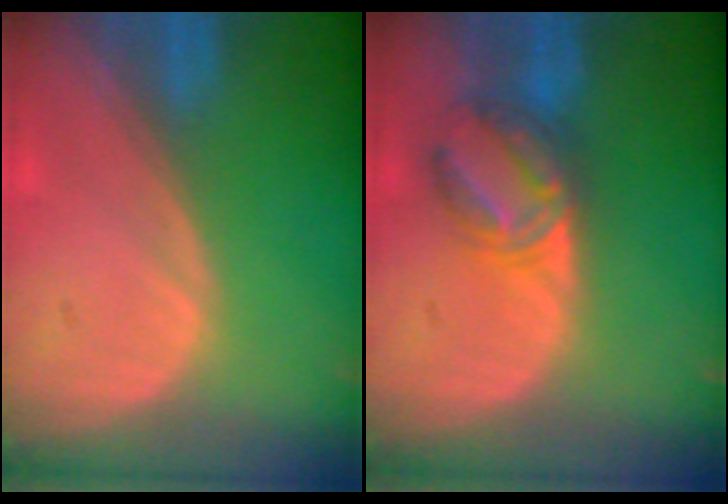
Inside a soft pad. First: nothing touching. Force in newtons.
{"total": 6.0, "press": 5.8, "slide": 1.4}